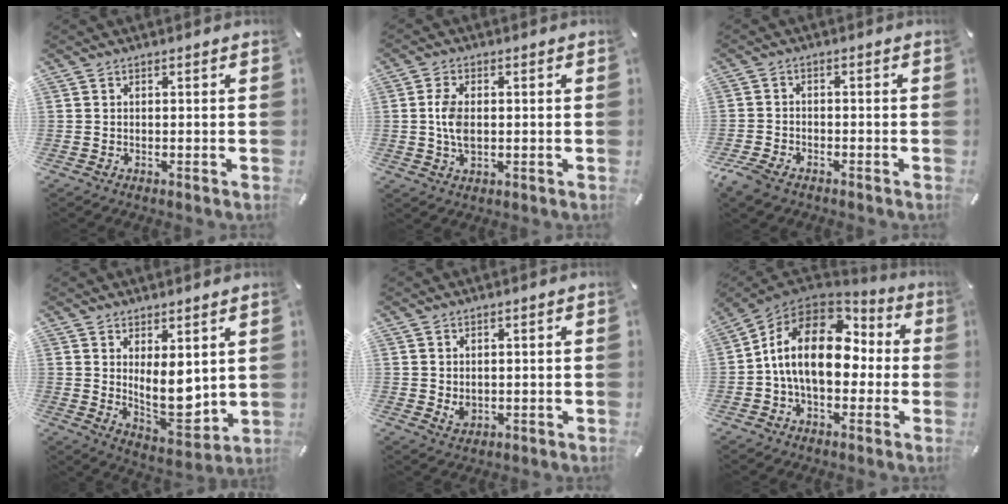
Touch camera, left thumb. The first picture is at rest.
{"total": 5.4, "force": [0.1, 3.2, 4.3], "torque": [-0.105, 0.000, -0.004]}
{"total": 4.5, "force": [-3.3, 2.4, 1.9], "torque": [-0.054, 0.010, -0.067]}
{"total": 9.8, "force": [3.0, 5.4, 7.7], "torque": [-0.113, -0.042, 0.058]}
{"total": 2.6, "force": [0.4, 2.2, 1.2], "torque": [-0.006, -0.003, 0.005]}
{"total": 17.3, "force": [0.8, 11.3, 13.1], "torque": [-0.251, 0.014, 0.013]}